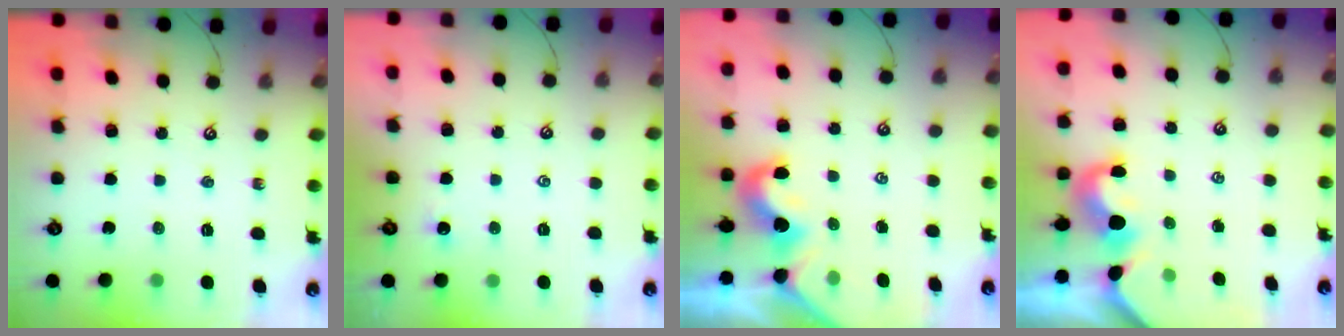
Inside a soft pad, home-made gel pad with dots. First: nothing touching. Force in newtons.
{"total": 1.5, "press": 1.4, "slide": 0.4}
{"total": 2.0, "press": 2.0, "slide": 0.6}
{"total": 1.5, "press": 1.4, "slide": 0.6}